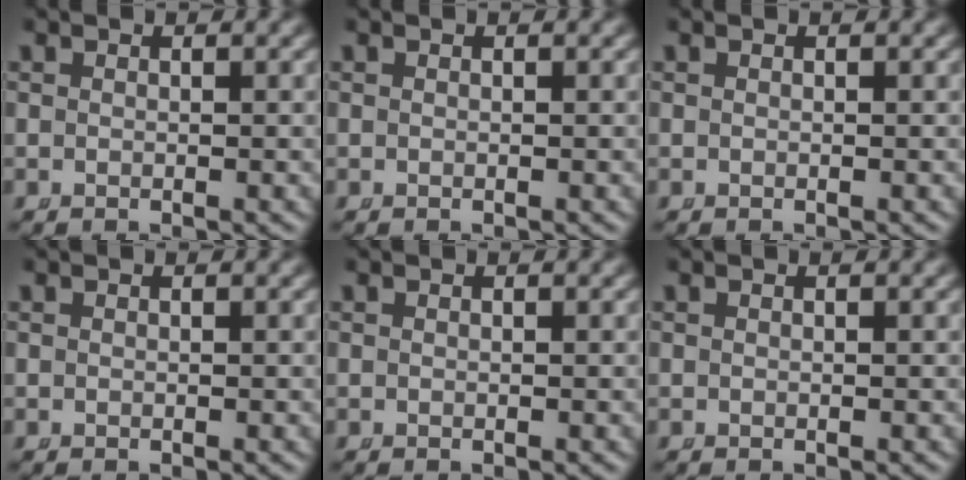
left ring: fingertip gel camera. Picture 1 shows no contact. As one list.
[{"total": 0.0}, {"total": 0.0}, {"total": 0.0}, {"total": 0.0}, {"total": 0.0}]